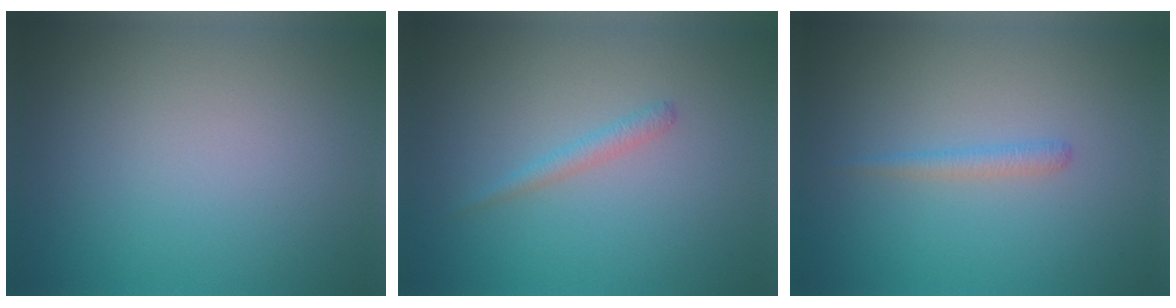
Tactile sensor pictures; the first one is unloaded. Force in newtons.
{"total": 1.2, "press": 1.1, "slide": 0.1}
{"total": 1.2, "press": 1.2, "slide": 0.0}